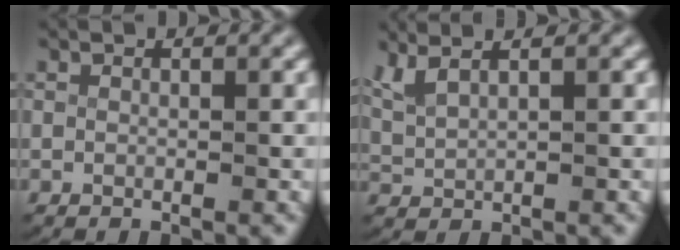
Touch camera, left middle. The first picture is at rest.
{"total": 3.3, "force": [1.8, 1.6, 2.2], "torque": [-0.061, 0.000, 0.043]}